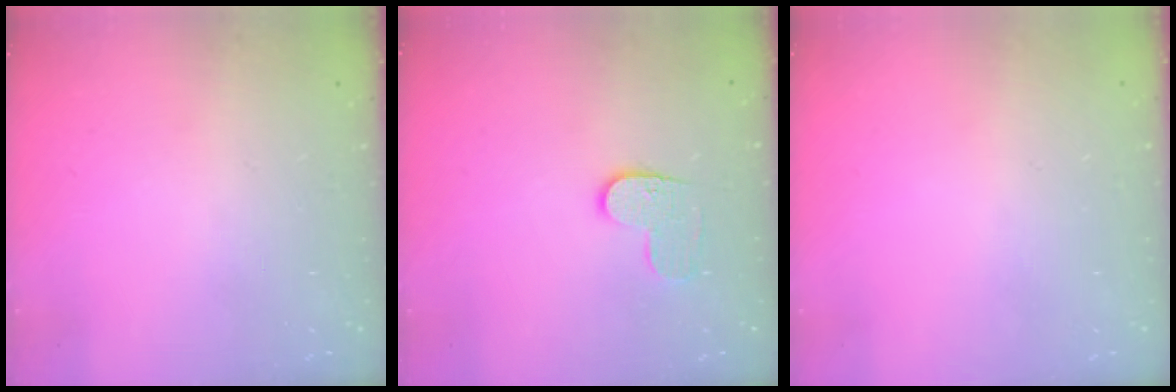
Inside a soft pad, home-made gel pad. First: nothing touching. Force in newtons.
{"total": 6.8, "press": 6.8, "slide": 0.1}
{"total": 0.6, "press": 0.6, "slide": 0.2}